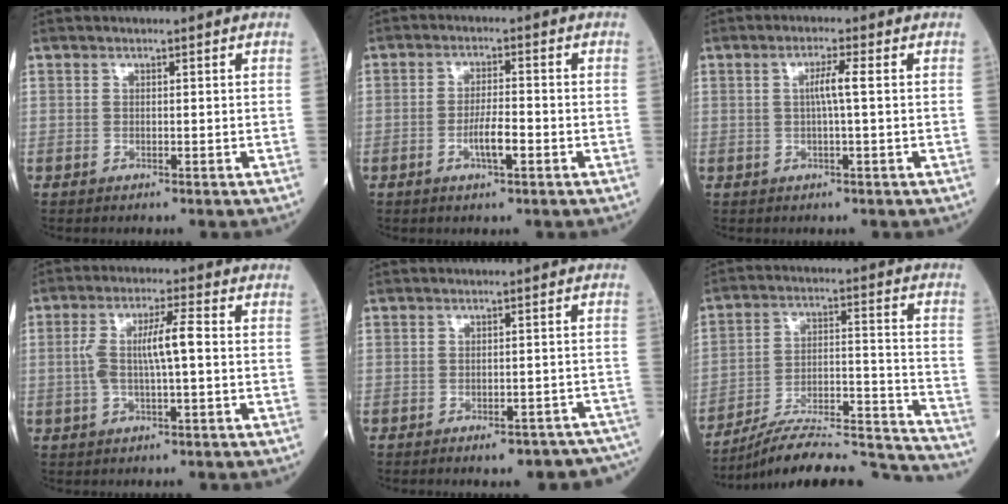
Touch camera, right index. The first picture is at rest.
{"total": 4.1, "force": [-1.5, 0.8, 3.8], "torque": [-0.067, 0.001, -0.026]}
{"total": 2.9, "force": [0.3, -0.4, 2.9], "torque": [-0.055, 0.002, 0.003]}
{"total": 6.7, "force": [0.1, 0.9, 6.7], "torque": [-0.138, 0.016, 0.000]}
{"total": 9.7, "force": [-8.4, 3.1, 3.7], "torque": [-0.023, 0.020, -0.095]}
{"total": 22.7, "force": [-21.5, 1.0, 7.2], "torque": [-0.071, 0.025, -0.318]}